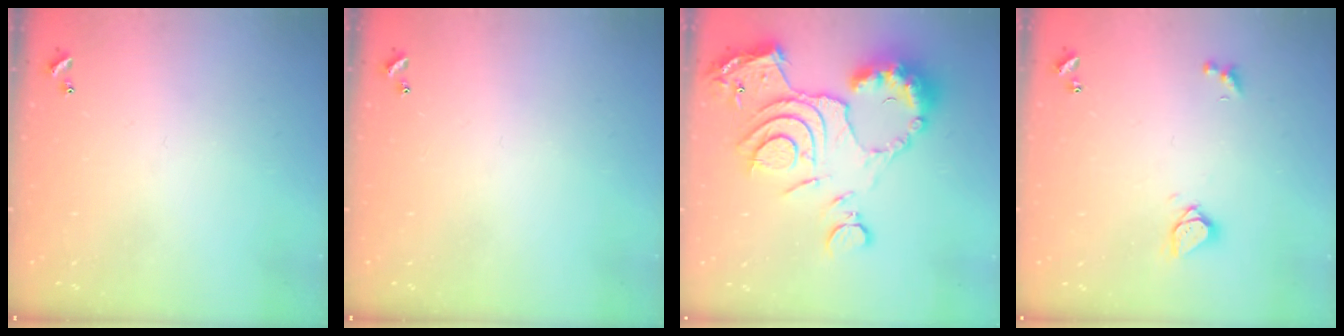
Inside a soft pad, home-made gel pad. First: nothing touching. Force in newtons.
{"total": 0.0}
{"total": 20.9, "press": 20.8, "slide": 2.5}
{"total": 2.9, "press": 2.9, "slide": 0.2}